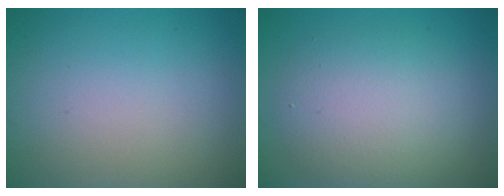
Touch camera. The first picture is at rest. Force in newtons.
{"total": 5.5, "press": 5.5, "slide": 0.5}